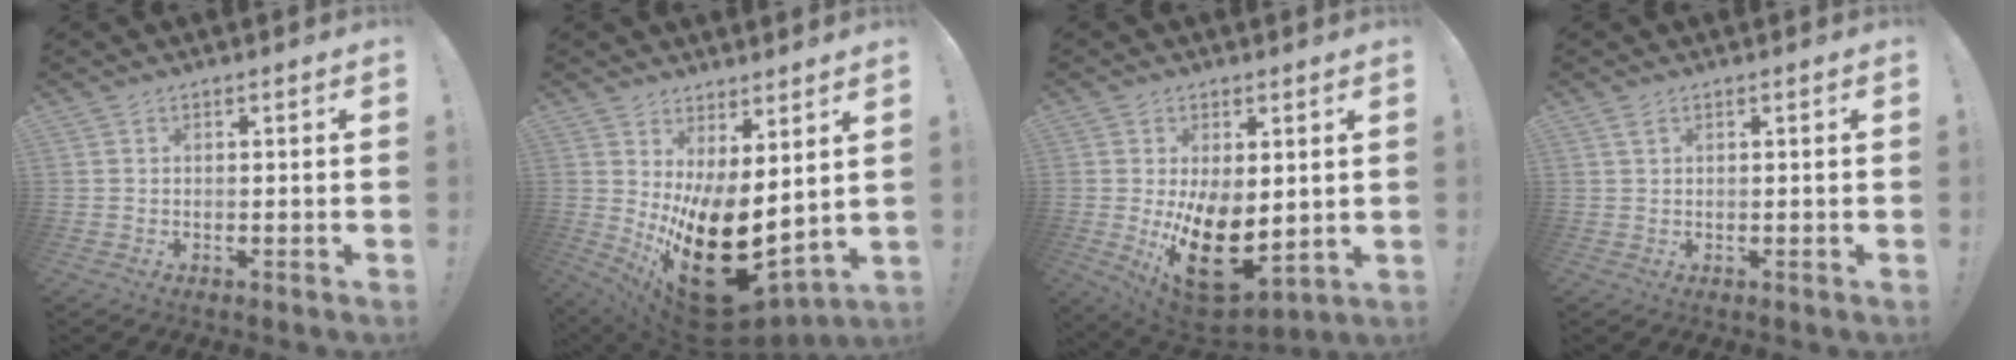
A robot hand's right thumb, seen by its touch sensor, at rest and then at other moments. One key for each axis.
{"total": 19.9, "fx": -2.9, "fy": 10.2, "fz": 16.9, "tx": -0.270, "ty": -0.009, "tz": -0.023}
{"total": 17.9, "fx": -1.4, "fy": 10.8, "fz": 14.2, "tx": -0.213, "ty": -0.014, "tz": 0.000}
{"total": 1.5, "fx": 0.8, "fy": 0.6, "fz": 1.1, "tx": -0.019, "ty": 0.000, "tz": 0.014}